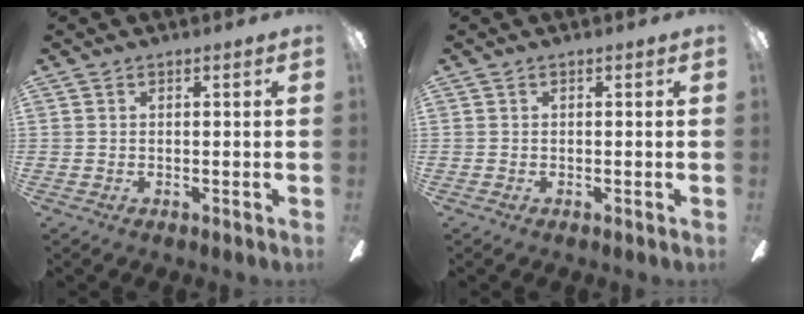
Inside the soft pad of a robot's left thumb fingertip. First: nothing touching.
{"total": 0.0}